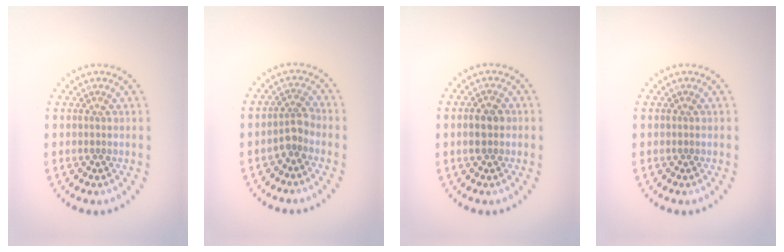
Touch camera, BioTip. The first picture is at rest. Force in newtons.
{"total": 1.8, "press": 1.3, "slide": 1.3}
{"total": 1.9, "press": 1.9, "slide": 0.2}
{"total": 0.0}